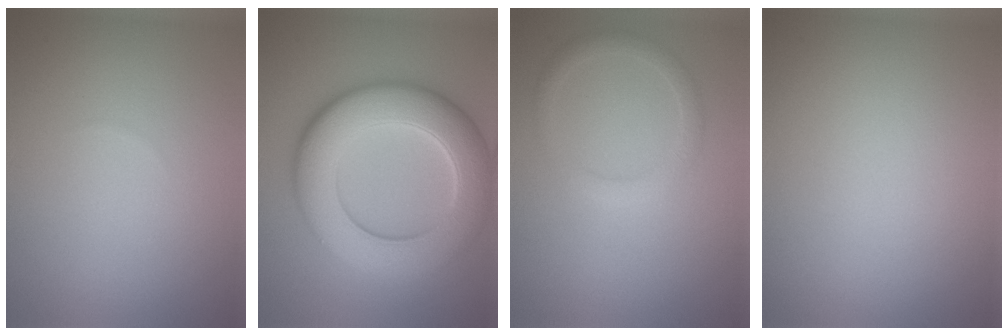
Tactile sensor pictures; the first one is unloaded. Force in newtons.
{"total": 10.5, "press": 10.5, "slide": 0.6}
{"total": 1.8, "press": 1.8, "slide": 0.0}
{"total": 0.0}